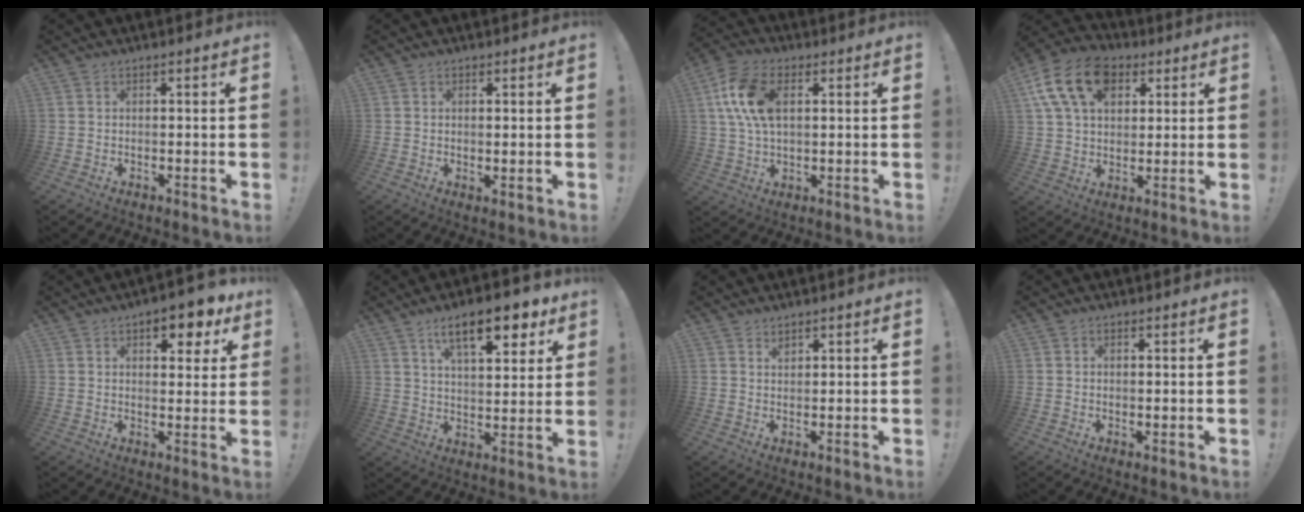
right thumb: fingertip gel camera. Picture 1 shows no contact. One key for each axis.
{"total": 1.2, "fx": 0.8, "fy": 0.4, "fz": 0.8, "tx": -0.001, "ty": -0.005, "tz": 0.012}
{"total": 13.5, "fx": 3.6, "fy": 8.1, "fz": 10.1, "tx": -0.200, "ty": 0.005, "tz": 0.066}
{"total": 17.3, "fx": 7.1, "fy": 11.9, "fz": 10.4, "tx": -0.170, "ty": -0.024, "tz": 0.132}
{"total": 8.5, "fx": 5.0, "fy": 3.8, "fz": 5.7, "tx": -0.057, "ty": -0.027, "tz": 0.081}
{"total": 15.0, "fx": 8.4, "fy": 5.3, "fz": 11.3, "tx": -0.164, "ty": -0.036, "tz": 0.133}
{"total": 1.6, "fx": 1.4, "fy": 0.5, "fz": 0.5, "tx": -0.002, "ty": -0.009, "tz": 0.025}
{"total": 1.0, "fx": 0.6, "fy": 0.3, "fz": 0.7, "tx": 0.000, "ty": -0.005, "tz": 0.009}